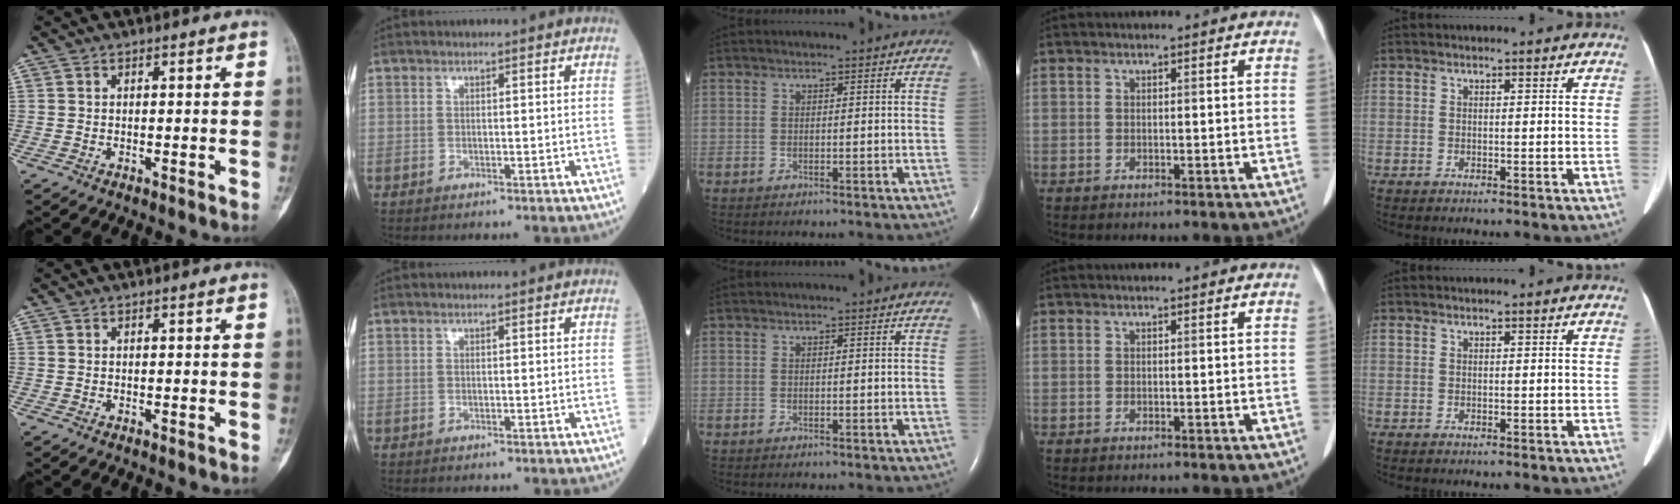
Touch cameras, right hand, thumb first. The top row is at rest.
{}